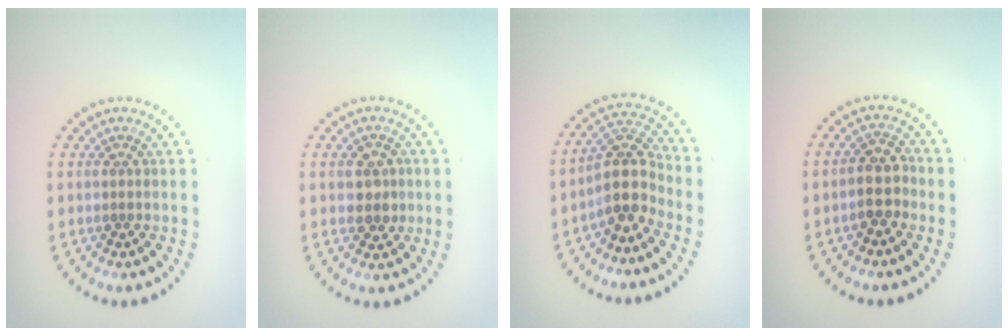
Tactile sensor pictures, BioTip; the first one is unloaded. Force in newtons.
{"total": 2.4, "press": 2.4, "slide": 0.3}
{"total": 4.1, "press": 3.4, "slide": 2.4}
{"total": 2.9, "press": 2.6, "slide": 1.3}